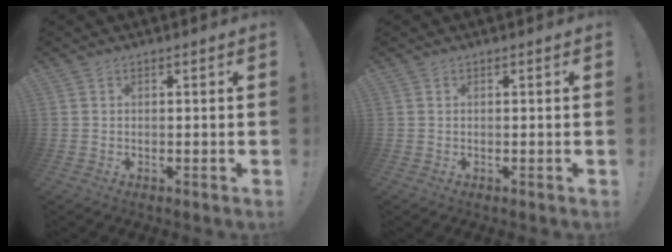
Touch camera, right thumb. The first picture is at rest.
{"total": 0.0}